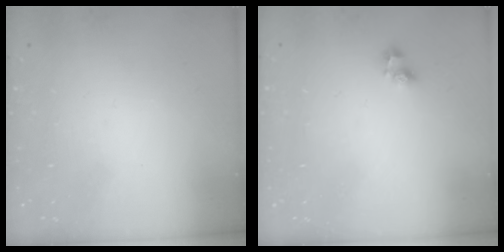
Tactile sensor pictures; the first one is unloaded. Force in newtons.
{"total": 4.6, "press": 4.6, "slide": 0.3}